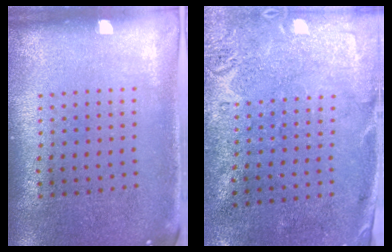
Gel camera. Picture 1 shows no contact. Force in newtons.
{"total": 2.8, "press": 2.2, "slide": 1.8}